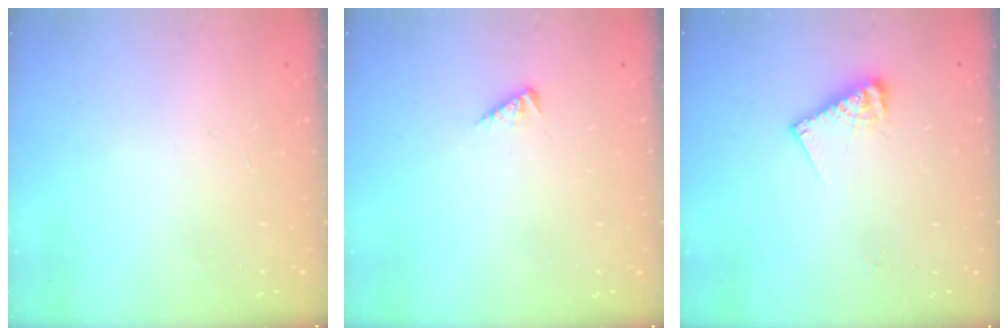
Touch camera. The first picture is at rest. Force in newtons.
{"total": 2.0, "press": 1.9, "slide": 0.3}
{"total": 8.0, "press": 8.0, "slide": 0.3}